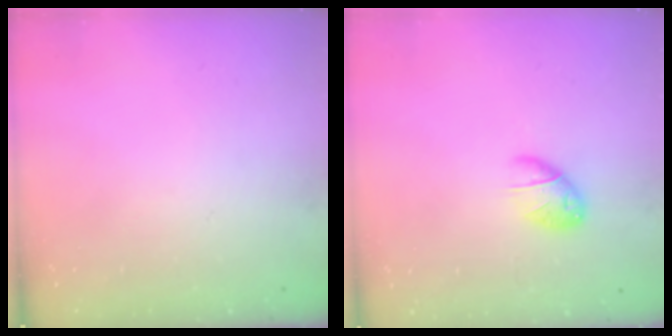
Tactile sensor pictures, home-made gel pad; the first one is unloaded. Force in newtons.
{"total": 7.1, "press": 7.0, "slide": 1.4}